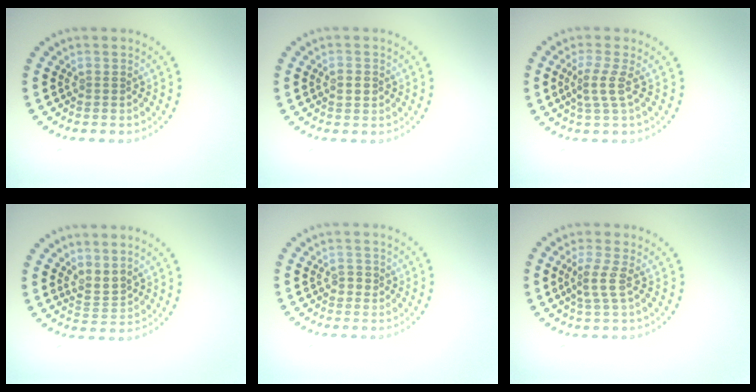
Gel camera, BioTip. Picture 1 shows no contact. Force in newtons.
{"total": 1.1, "press": 1.1, "slide": 0.1}
{"total": 2.1, "press": 1.6, "slide": 1.4}
{"total": 2.1, "press": 1.6, "slide": 1.3}
{"total": 1.0, "press": 1.0, "slide": 0.3}
{"total": 2.1, "press": 1.6, "slide": 1.3}